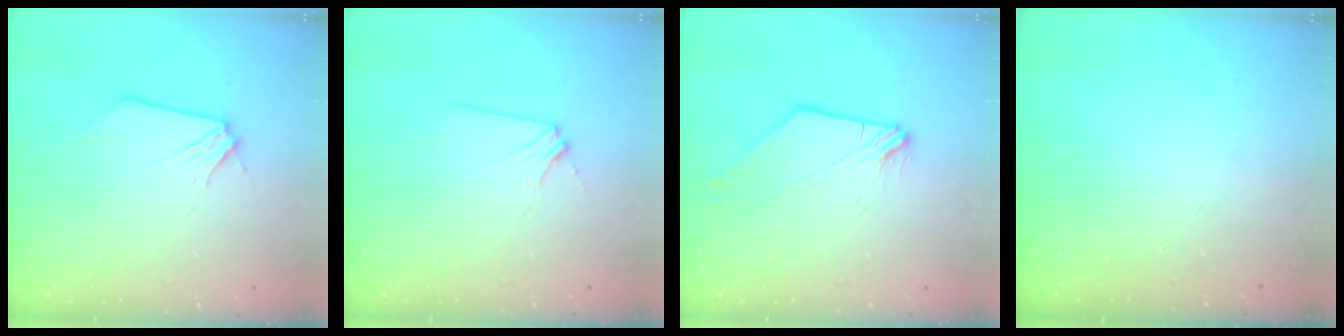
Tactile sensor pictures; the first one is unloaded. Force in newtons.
{"total": 2.8, "press": 2.8, "slide": 0.6}
{"total": 2.8, "press": 2.8, "slide": 0.3}
{"total": 0.0}